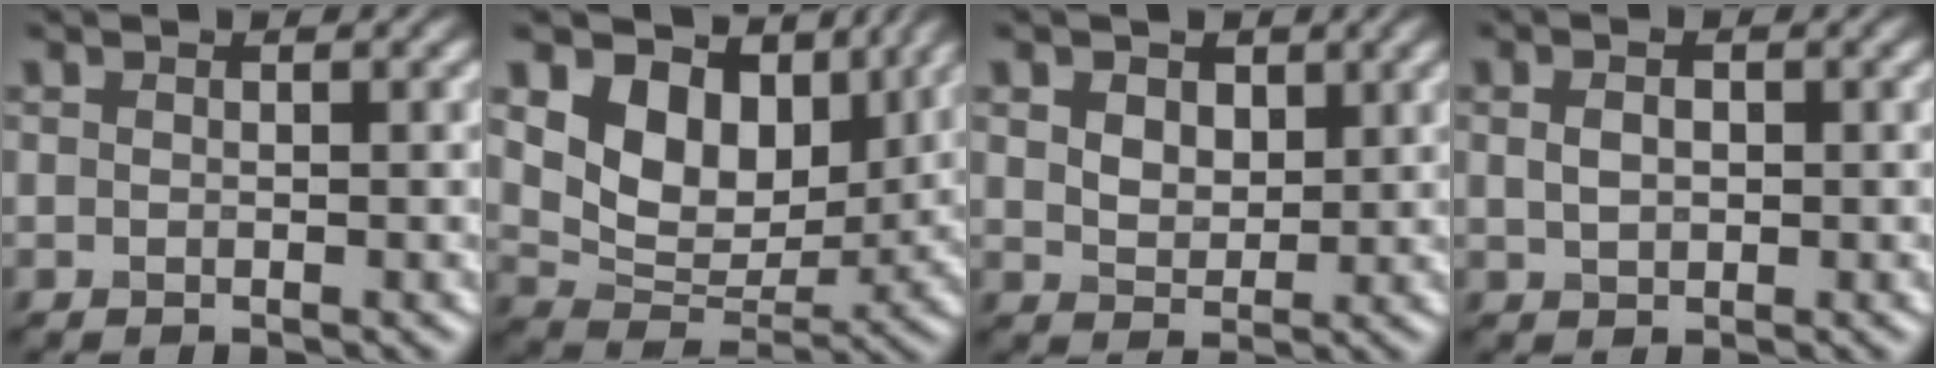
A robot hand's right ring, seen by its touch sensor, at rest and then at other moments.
{"total": 9.5, "force": [3.8, 6.4, 5.8], "torque": [-0.111, -0.016, 0.069]}
{"total": 3.7, "force": [1.6, 2.5, 2.1], "torque": [-0.046, 0.009, 0.019]}
{"total": 2.2, "force": [0.5, 1.5, 1.5], "torque": [-0.029, 0.003, 0.010]}